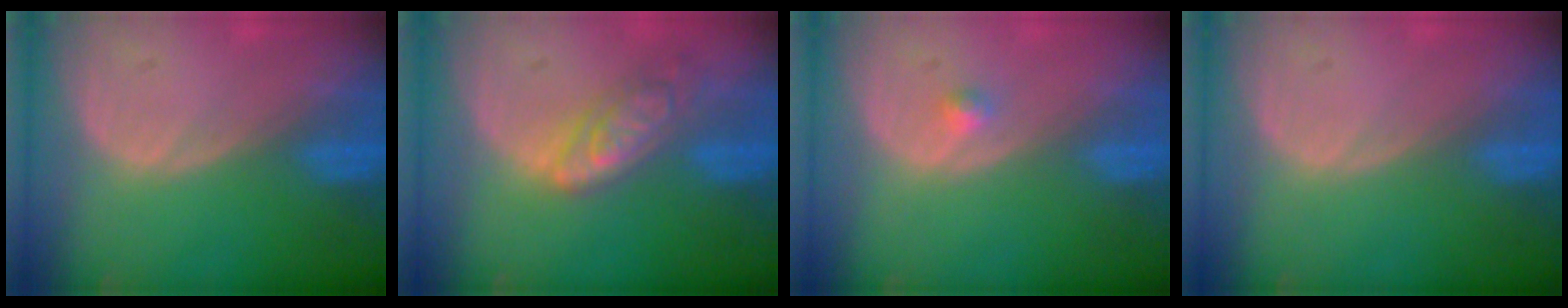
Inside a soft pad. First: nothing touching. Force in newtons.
{"total": 6.4, "press": 5.6, "slide": 3.1}
{"total": 1.2, "press": 1.1, "slide": 0.6}
{"total": 0.0}